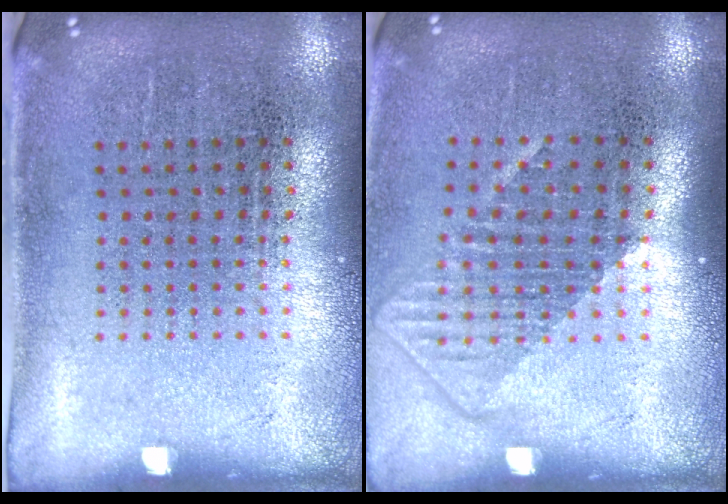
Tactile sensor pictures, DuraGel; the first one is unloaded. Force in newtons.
{"total": 1.4, "press": 1.1, "slide": 0.9}